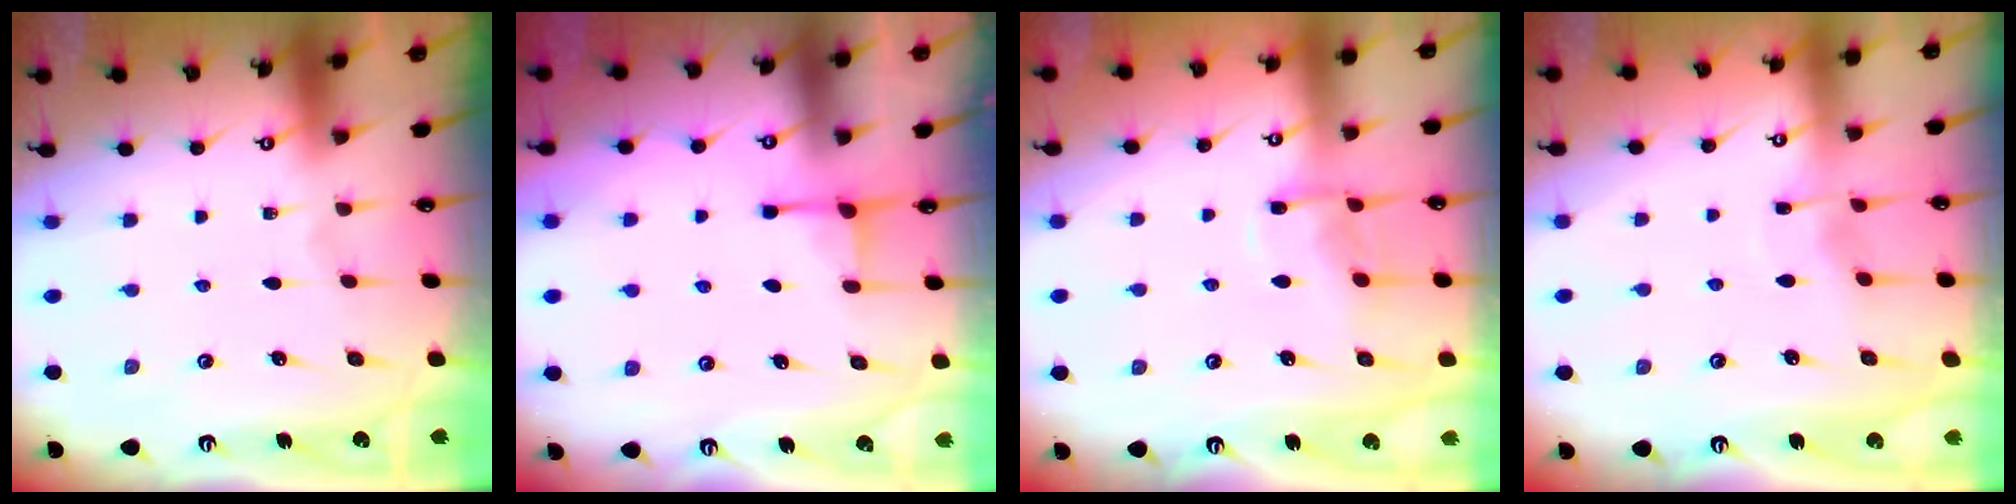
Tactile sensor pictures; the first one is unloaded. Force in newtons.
{"total": 2.5, "press": 2.5, "slide": 0.5}
{"total": 8.2, "press": 8.1, "slide": 0.8}
{"total": 4.1, "press": 4.1, "slide": 0.3}